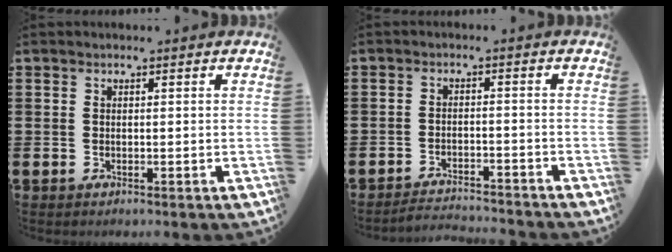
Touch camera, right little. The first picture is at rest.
{"total": 2.4, "force": [-2.4, -0.1, 0.0], "torque": [-0.004, 0.003, -0.051]}